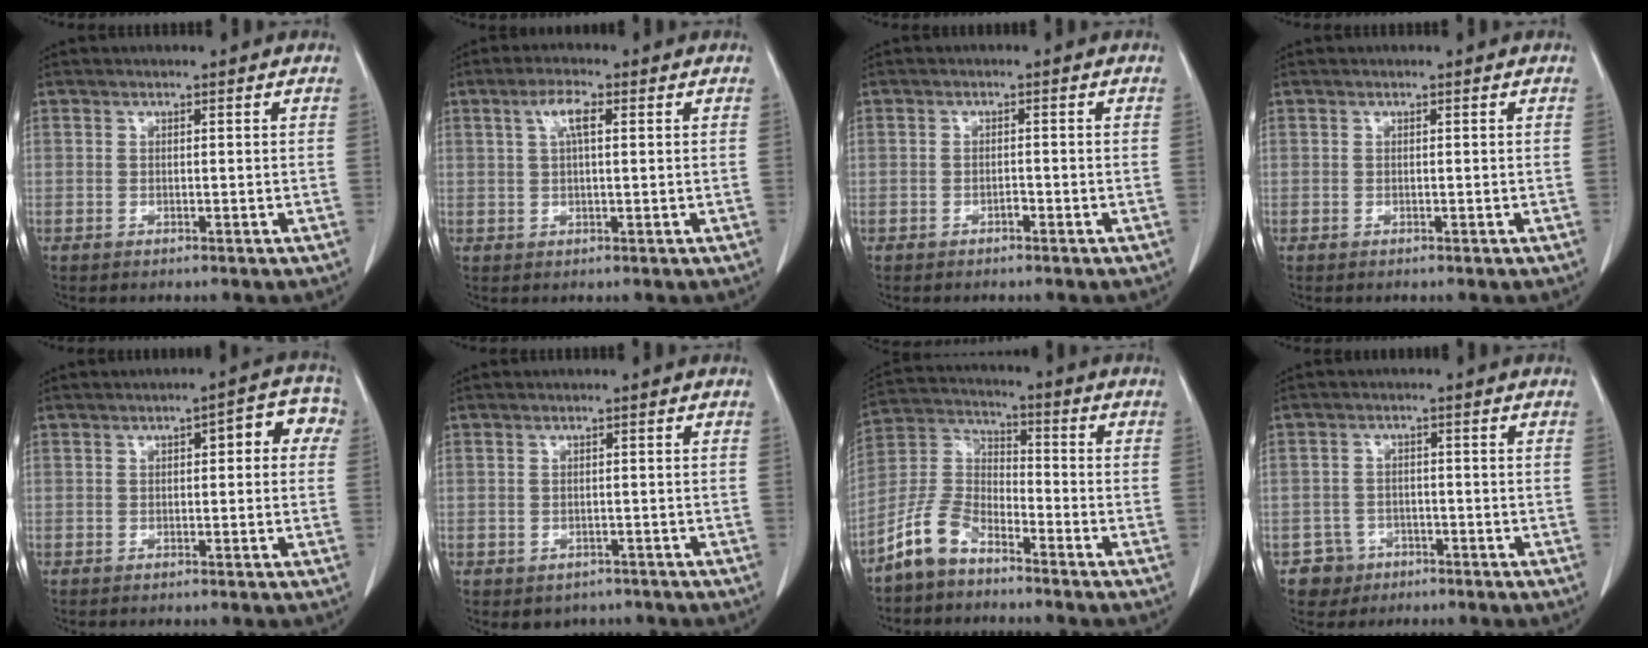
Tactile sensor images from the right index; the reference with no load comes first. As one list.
[{"total": 3.8, "force": [1.3, 0.9, 3.5], "torque": [-0.073, 0.011, 0.027]}, {"total": 0.8, "force": [-0.6, 0.4, 0.5], "torque": [-0.010, 0.001, -0.009]}, {"total": 0.0}, {"total": 5.6, "force": [1.4, 2.1, 5.1], "torque": [-0.048, 0.033, 0.008]}, {"total": 3.3, "force": [-2.3, 2.2, 0.5], "torque": [-0.002, 0.005, -0.027]}, {"total": 8.4, "force": [-6.4, 3.8, 4.1], "torque": [-0.104, 0.010, -0.135]}, {"total": 2.2, "force": [-1.2, 1.8, -0.2], "torque": [0.002, 0.010, -0.018]}]